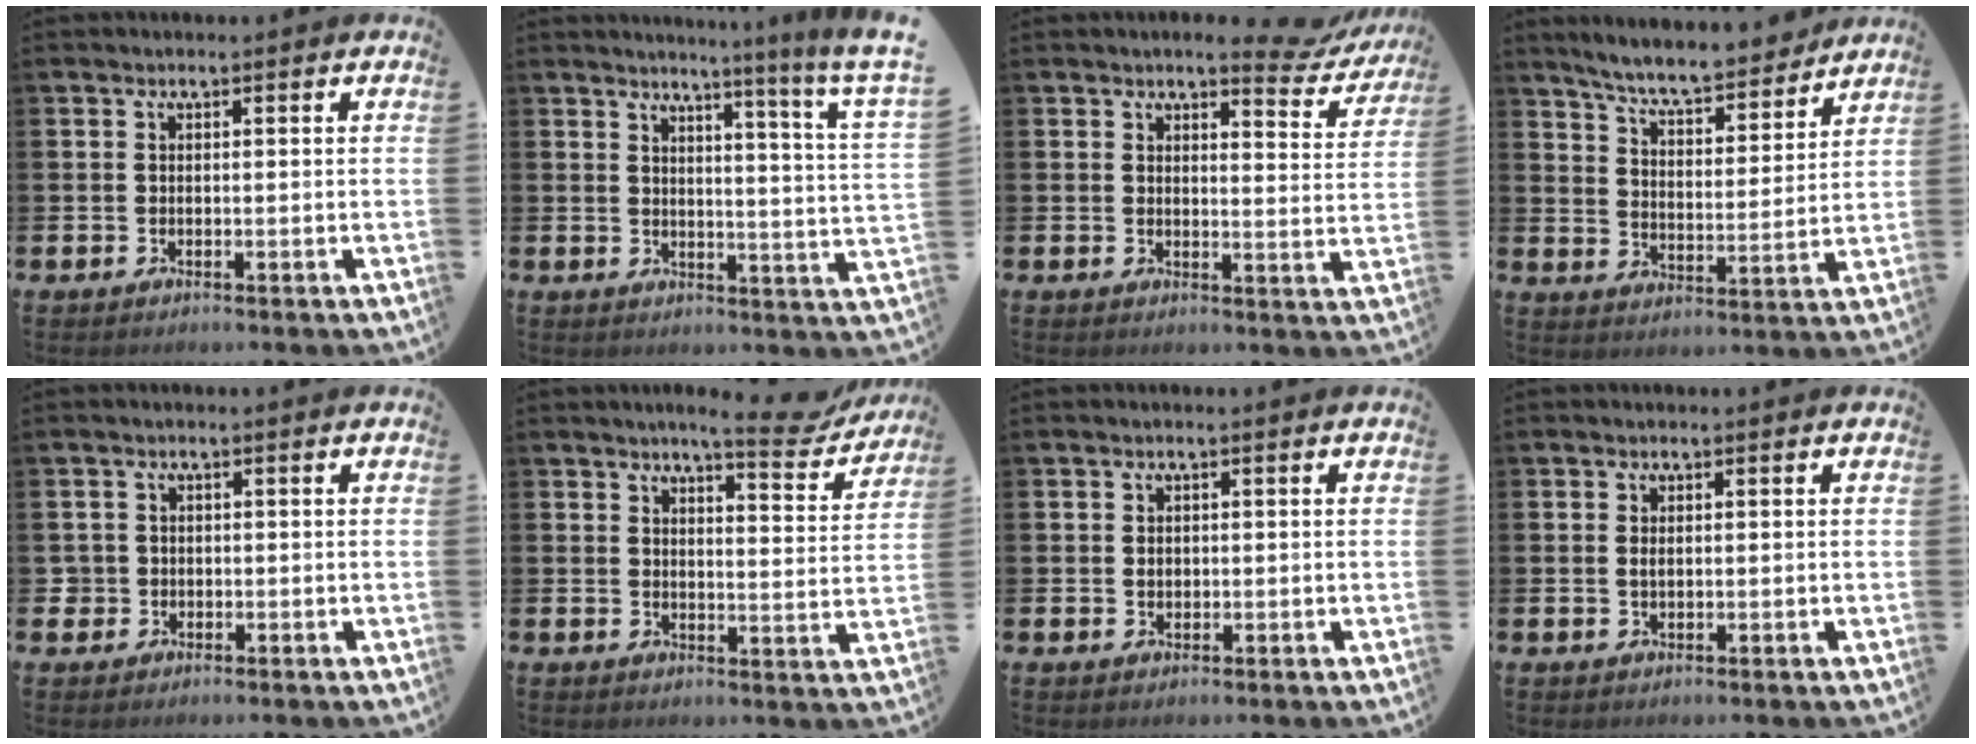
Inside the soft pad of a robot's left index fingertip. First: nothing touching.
{"total": 4.5, "force": [4.0, -0.9, 1.7], "torque": [-0.030, -0.050, 0.056]}
{"total": 4.6, "force": [4.2, 1.0, 1.6], "torque": [-0.022, -0.025, 0.069]}
{"total": 7.6, "force": [7.2, 0.9, 2.3], "torque": [-0.066, -0.053, 0.124]}
{"total": 1.9, "force": [0.0, 1.9, 0.2], "torque": [0.001, 0.002, -0.008]}
{"total": 6.8, "force": [6.0, 1.0, 3.1], "torque": [-0.038, -0.036, 0.096]}
{"total": 1.1, "force": [0.2, 0.9, 0.5], "torque": [0.000, 0.002, 0.000]}
{"total": 0.9, "force": [0.2, 0.4, 0.7], "torque": [-0.009, 0.002, 0.002]}